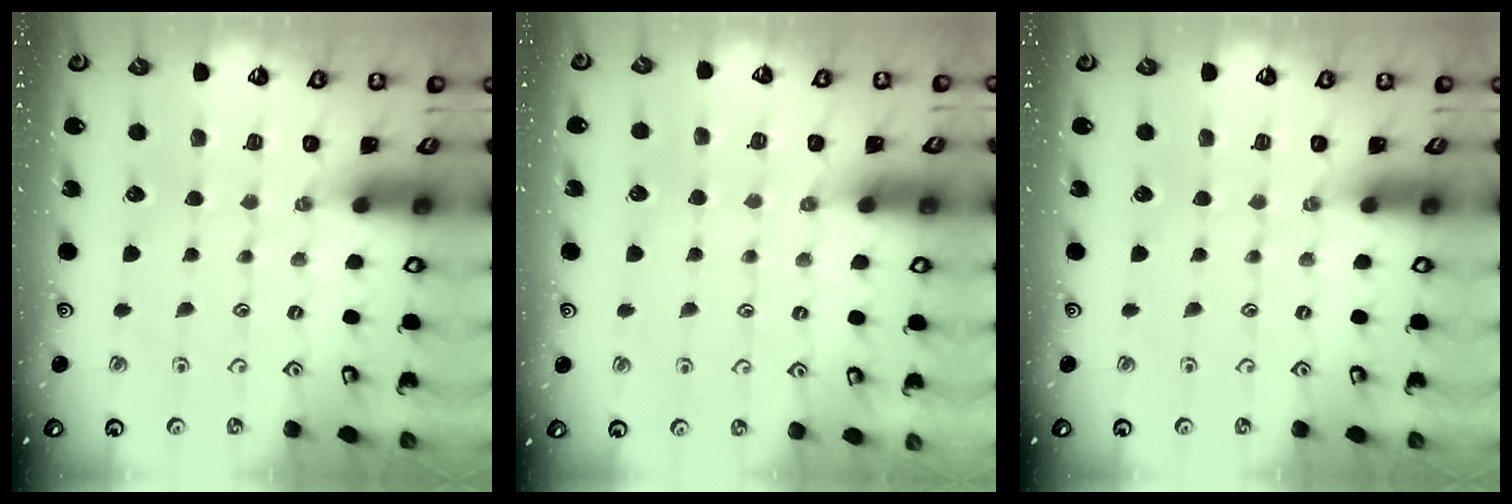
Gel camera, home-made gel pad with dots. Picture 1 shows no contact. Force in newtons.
{"total": 4.7, "press": 4.6, "slide": 0.4}
{"total": 0.0}